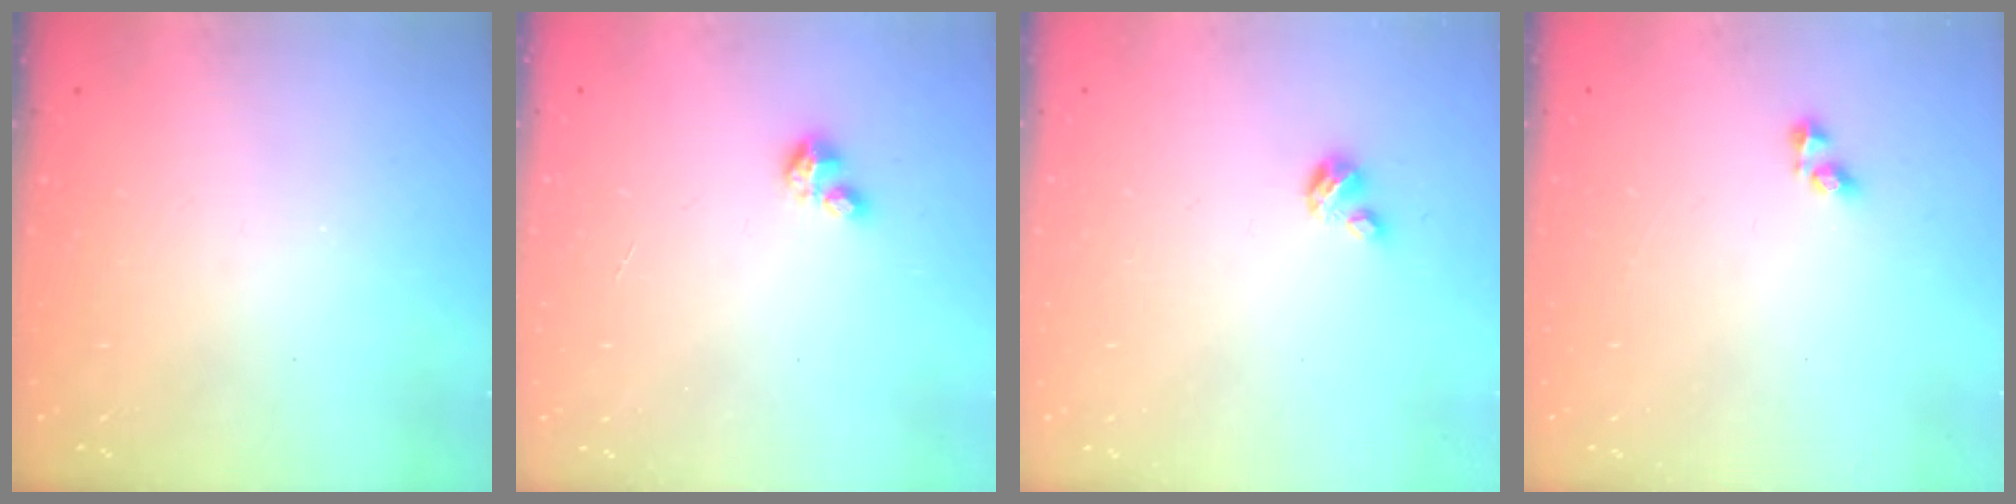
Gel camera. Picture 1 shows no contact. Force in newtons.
{"total": 1.9, "press": 1.9, "slide": 0.3}
{"total": 2.9, "press": 2.9, "slide": 0.3}
{"total": 2.7, "press": 2.7, "slide": 0.4}